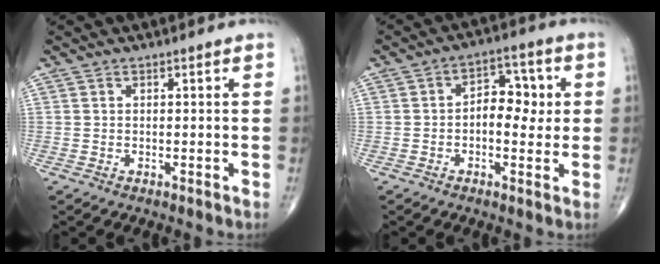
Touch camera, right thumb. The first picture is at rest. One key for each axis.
{"total": 7.8, "fx": 0.3, "fy": 4.8, "fz": 6.1, "tx": -0.054, "ty": 0.017, "tz": 0.000}